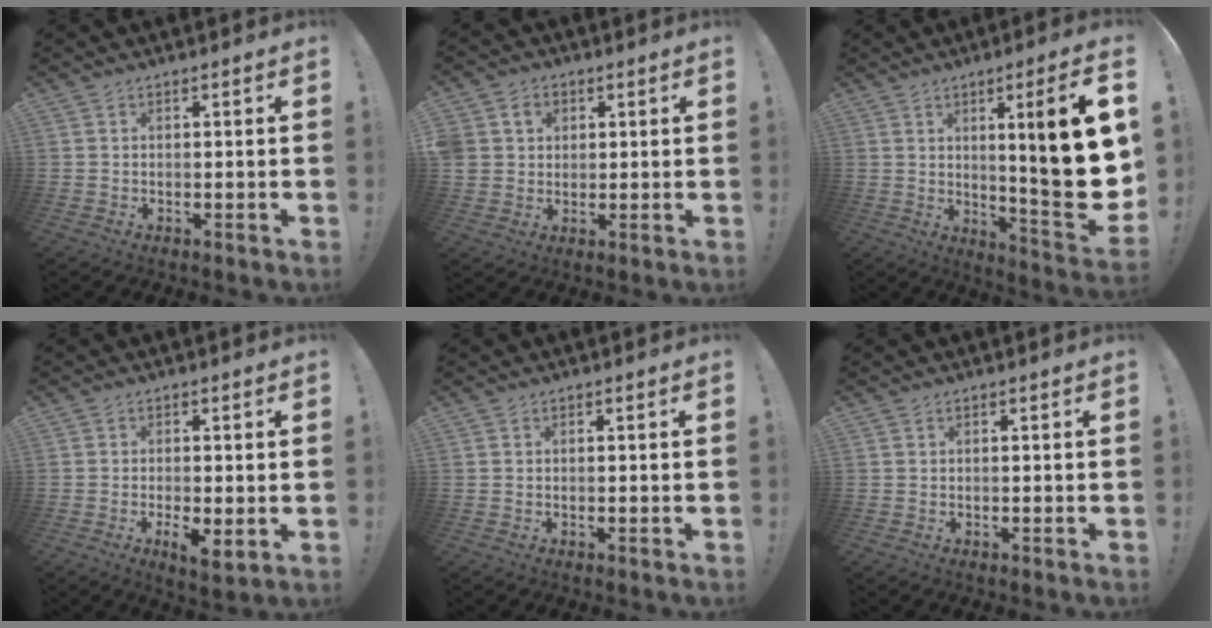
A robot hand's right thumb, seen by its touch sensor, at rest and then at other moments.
{"total": 5.8, "force": [1.7, 5.3, 1.5], "torque": [-0.032, -0.006, 0.032]}
{"total": 19.0, "force": [3.6, 1.7, 18.5], "torque": [-0.261, -0.036, 0.047]}
{"total": 5.1, "force": [-0.8, 1.9, 4.7], "torque": [-0.072, -0.015, -0.009]}
{"total": 0.0}
{"total": 0.0}